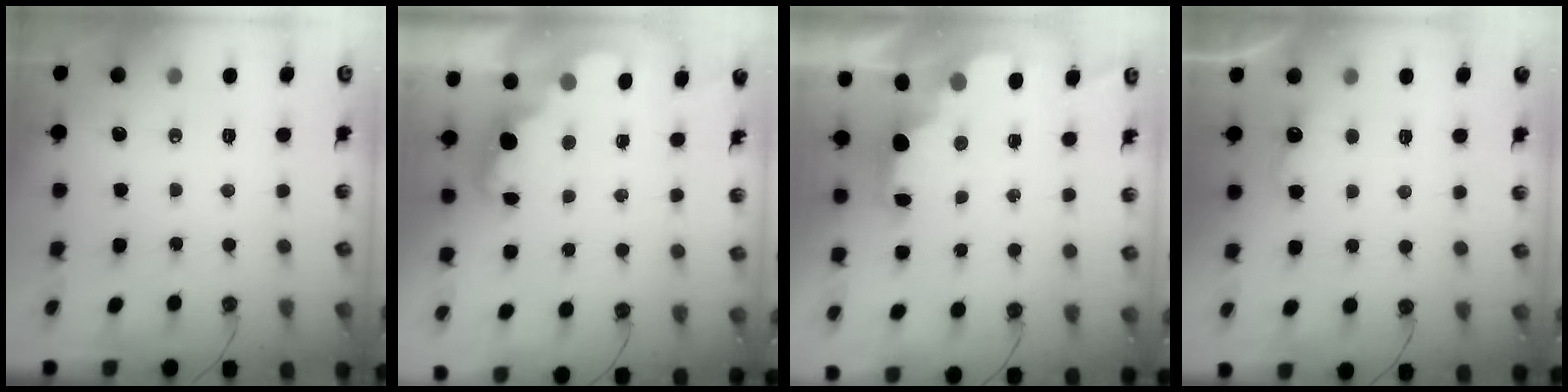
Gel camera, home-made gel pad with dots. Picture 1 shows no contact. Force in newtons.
{"total": 2.5, "press": 2.4, "slide": 0.5}
{"total": 2.4, "press": 2.2, "slide": 0.8}
{"total": 3.2, "press": 3.0, "slide": 1.0}